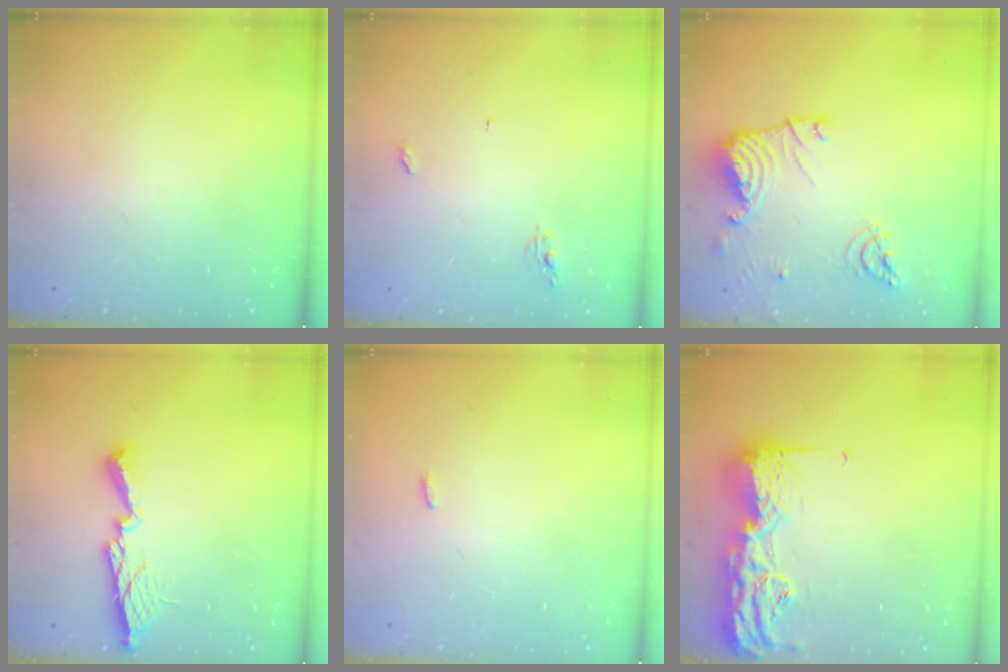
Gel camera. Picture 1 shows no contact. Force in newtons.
{"total": 4.1, "press": 4.1, "slide": 0.3}
{"total": 15.2, "press": 15.1, "slide": 1.8}
{"total": 10.6, "press": 10.6, "slide": 0.6}
{"total": 3.3, "press": 1.6, "slide": 2.9}
{"total": 17.7, "press": 17.6, "slide": 0.9}